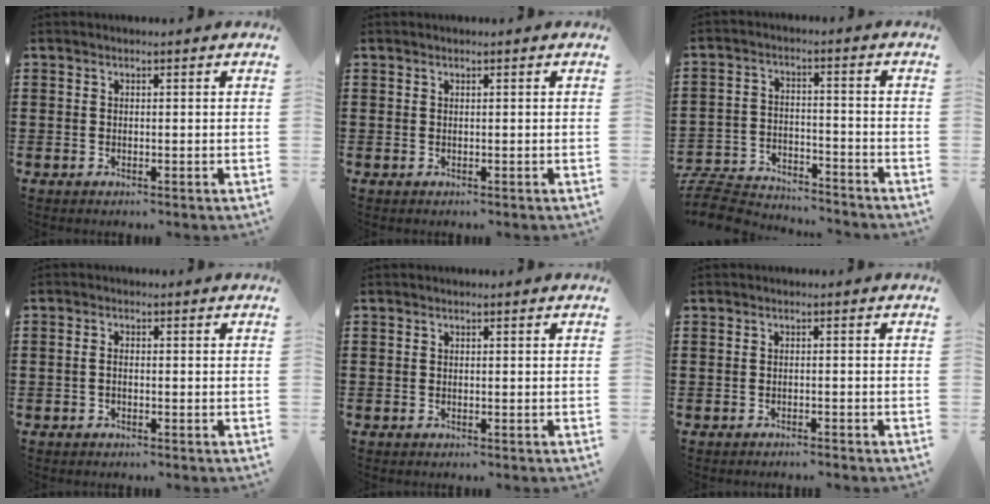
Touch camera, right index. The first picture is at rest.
{"total": 0.0}
{"total": 7.0, "force": [-6.9, 1.1, 1.1], "torque": [-0.035, 0.010, -0.140]}
{"total": 1.0, "force": [-0.4, 0.3, 0.9], "torque": [-0.020, -0.005, -0.005]}
{"total": 0.0}
{"total": 0.8, "force": [-0.8, 0.0, 0.0], "torque": [-0.004, 0.000, -0.017]}